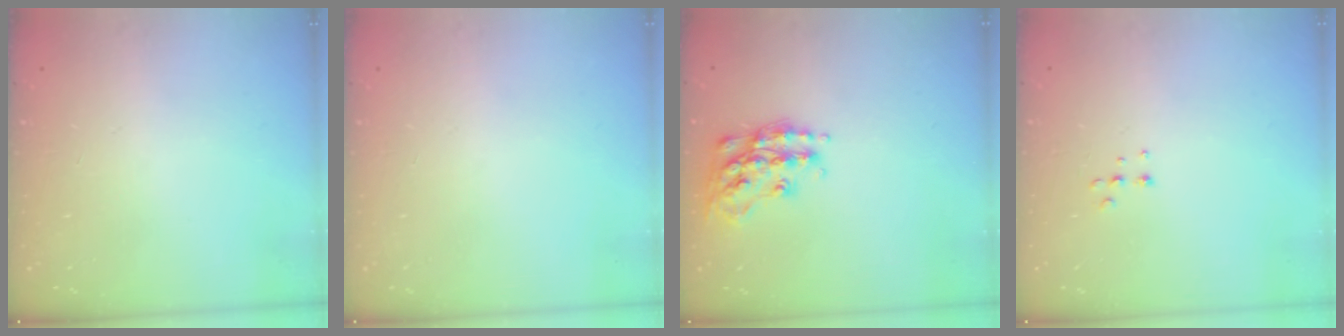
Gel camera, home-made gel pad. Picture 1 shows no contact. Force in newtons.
{"total": 0.0}
{"total": 16.6, "press": 16.5, "slide": 1.0}
{"total": 4.5, "press": 4.4, "slide": 0.7}